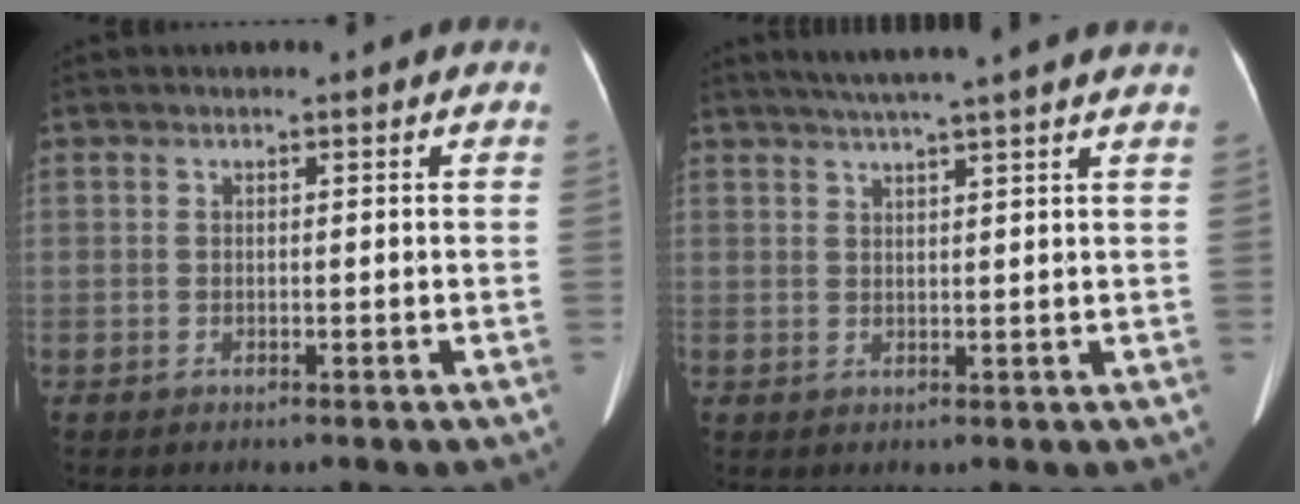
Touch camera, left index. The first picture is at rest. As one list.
[{"total": 9.8, "force": [8.2, -1.0, 5.3], "torque": [-0.083, 0.028, 0.102]}]